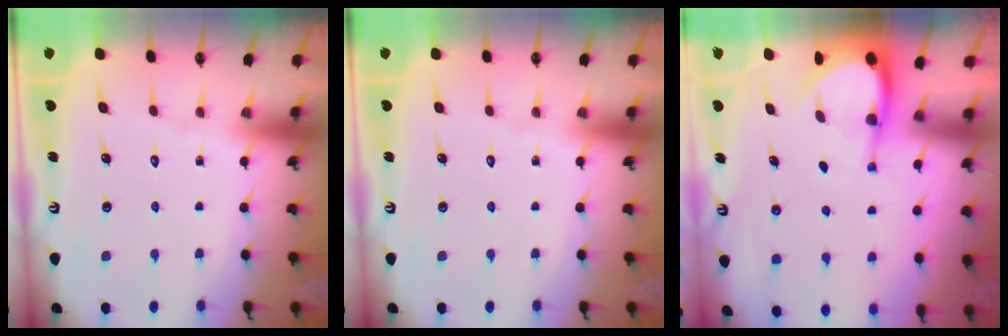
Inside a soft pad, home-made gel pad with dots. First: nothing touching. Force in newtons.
{"total": 0.0}
{"total": 4.3, "press": 4.3, "slide": 0.4}